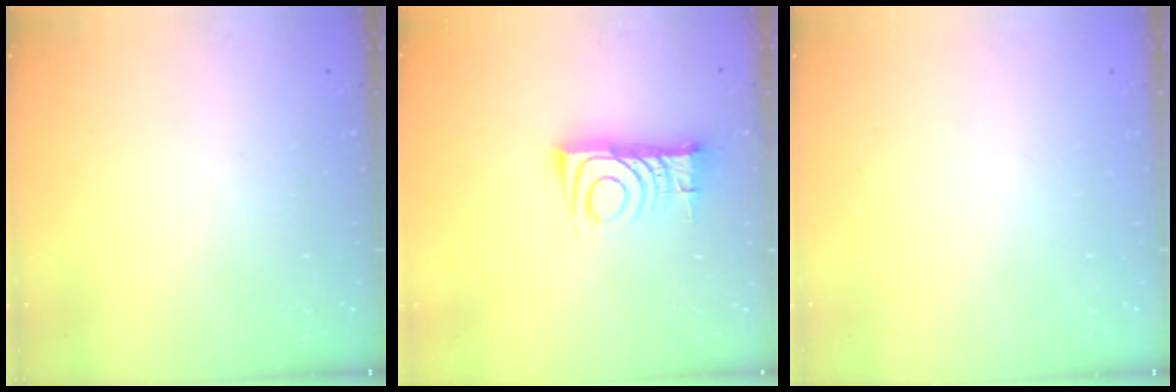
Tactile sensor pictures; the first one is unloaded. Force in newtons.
{"total": 9.8, "press": 9.8, "slide": 0.7}
{"total": 1.8, "press": 1.7, "slide": 0.1}